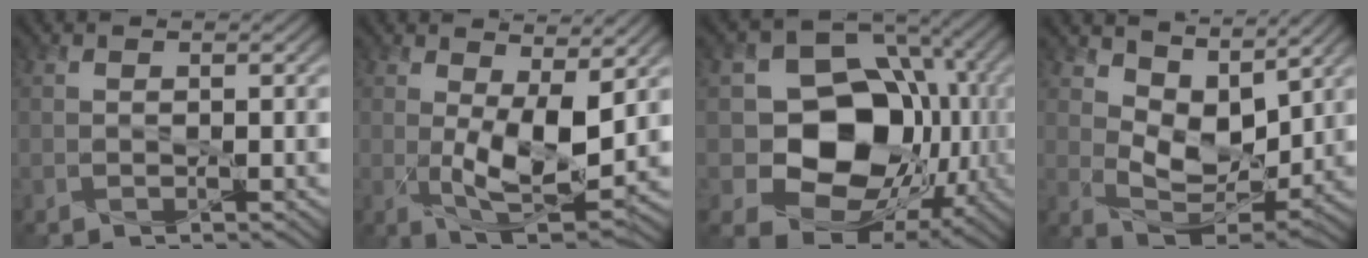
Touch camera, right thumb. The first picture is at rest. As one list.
[{"total": 8.6, "force": [1.2, 3.6, 7.7], "torque": [-0.148, -0.011, 0.025]}, {"total": 16.3, "force": [-0.4, 13.1, 9.6], "torque": [-0.168, -0.031, -0.009]}, {"total": 7.9, "force": [4.7, 4.4, 4.5], "torque": [-0.097, -0.008, 0.082]}]